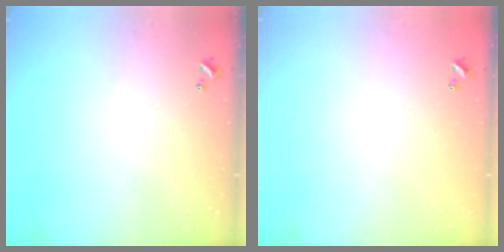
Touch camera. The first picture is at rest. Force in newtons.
{"total": 2.9, "press": 2.9, "slide": 0.1}